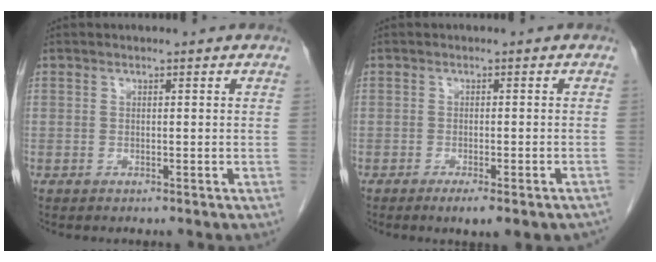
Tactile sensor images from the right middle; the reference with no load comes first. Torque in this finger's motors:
{"motor_torque": [0.47, -0.33, 0.02, 0.03]}